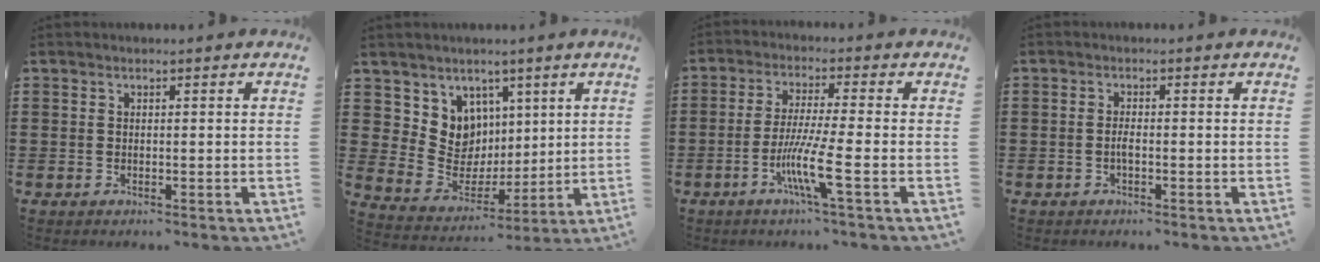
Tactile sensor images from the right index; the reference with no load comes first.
{"total": 8.3, "force": [3.3, 7.5, 1.4], "torque": [-0.064, -0.030, 0.070]}
{"total": 8.0, "force": [-3.1, -0.1, 7.4], "torque": [-0.151, -0.020, -0.060]}
{"total": 1.7, "force": [-0.6, 0.1, 1.6], "torque": [-0.039, -0.005, -0.014]}